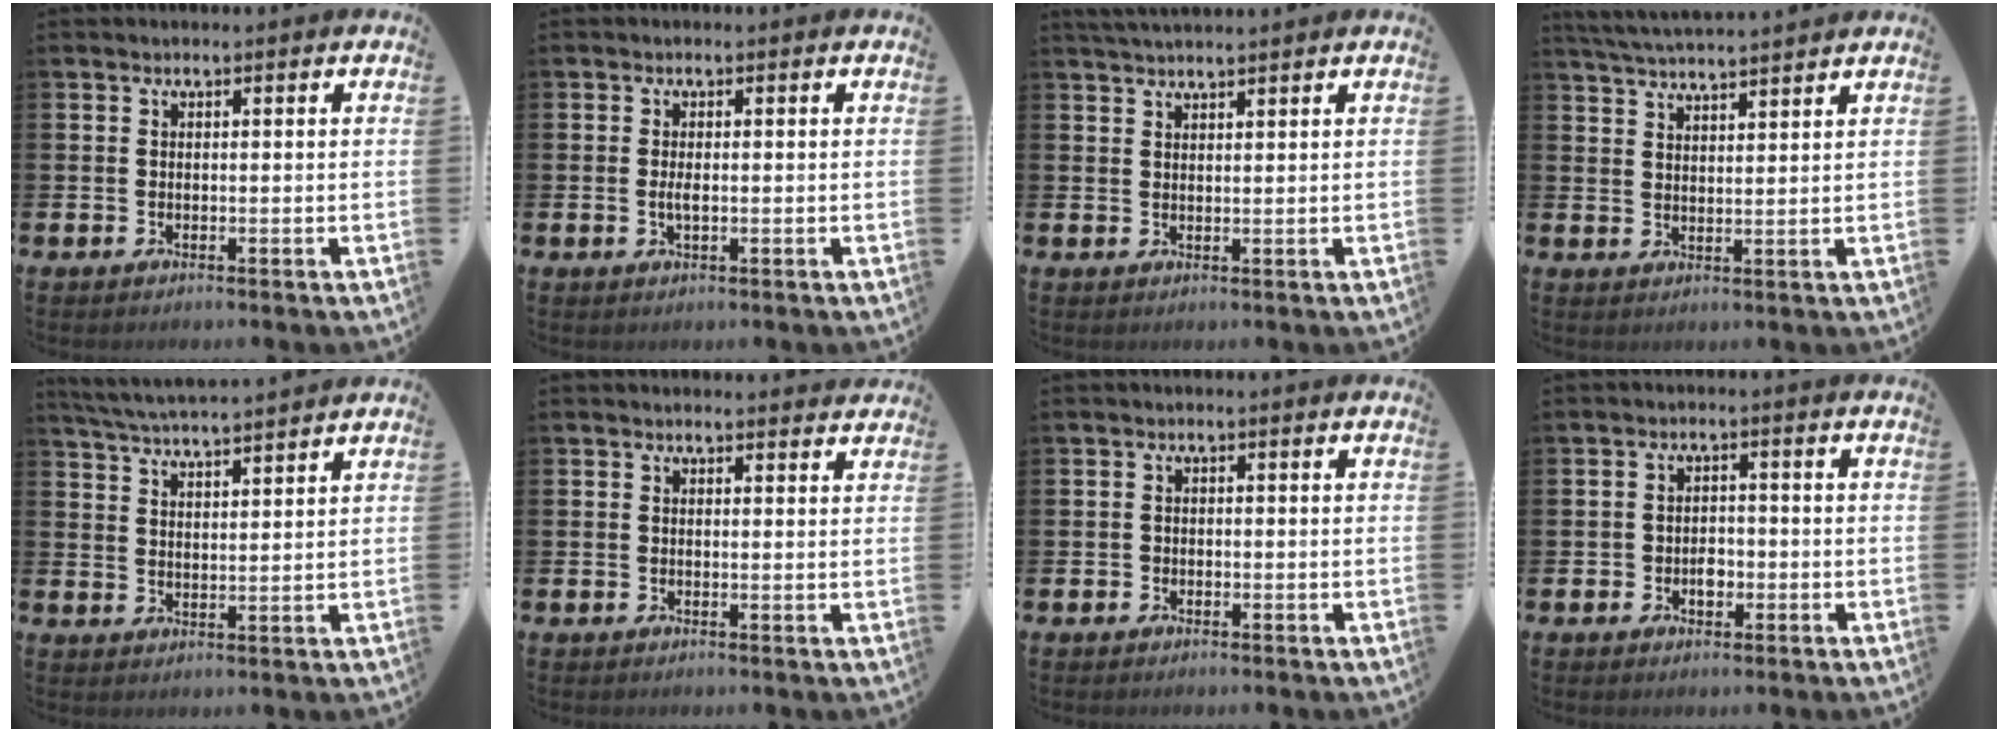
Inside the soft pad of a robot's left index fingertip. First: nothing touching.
{"total": 1.5, "force": [-0.1, 0.5, 1.4], "torque": [-0.022, -0.001, -0.004]}
{"total": 2.3, "force": [2.2, 0.0, 0.3], "torque": [-0.011, -0.006, 0.041]}
{"total": 4.7, "force": [4.7, -0.3, 0.6], "torque": [-0.033, -0.025, 0.085]}
{"total": 5.0, "force": [4.9, -0.2, 0.6], "torque": [-0.036, -0.027, 0.089]}
{"total": 1.1, "force": [1.1, 0.2, 0.1], "torque": [0.008, -0.003, 0.019]}
{"total": 0.8, "force": [-0.4, 0.7, 0.1], "torque": [-0.007, 0.005, -0.009]}
{"total": 2.4, "force": [-0.7, 1.8, 1.3], "torque": [-0.013, -0.001, -0.019]}